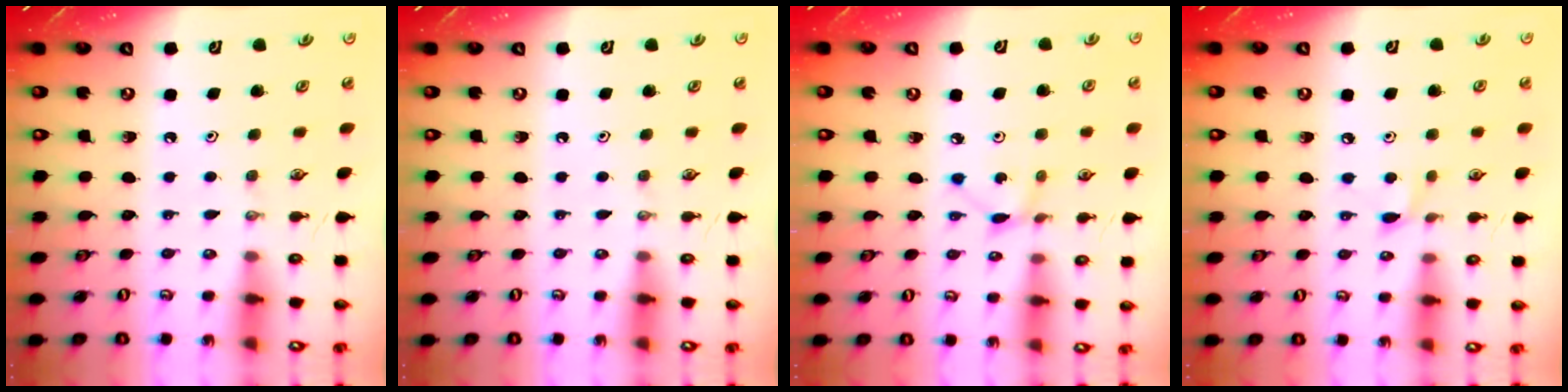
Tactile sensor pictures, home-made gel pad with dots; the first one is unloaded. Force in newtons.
{"total": 0.0}
{"total": 2.4, "press": 2.4, "slide": 0.1}
{"total": 5.8, "press": 5.8, "slide": 0.5}